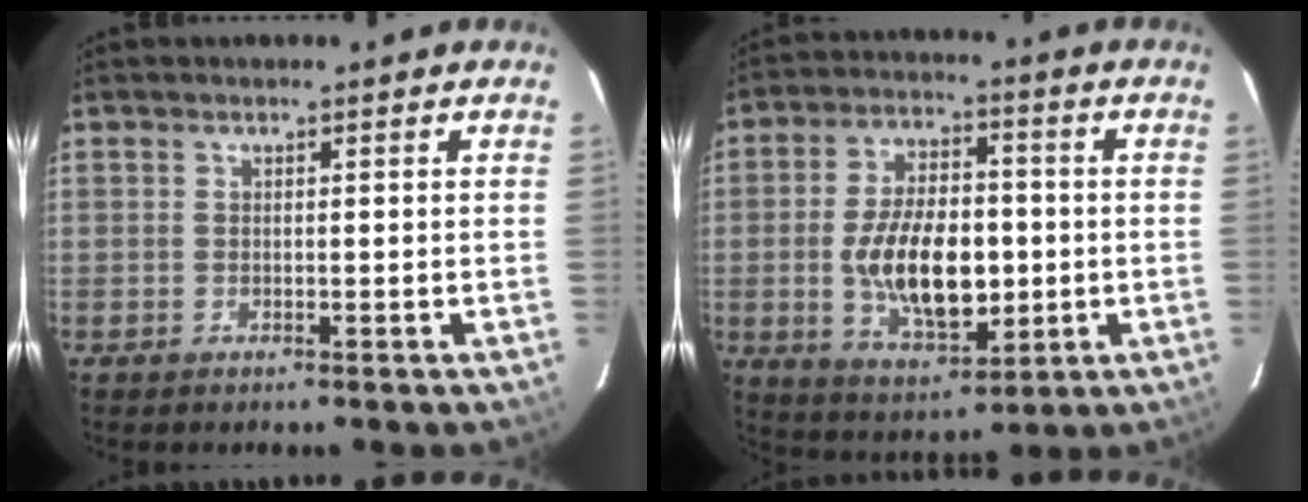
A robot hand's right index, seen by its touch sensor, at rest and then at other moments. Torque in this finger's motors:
{"motor_torque": [1.43, -0.71, 0.90, 0.20]}